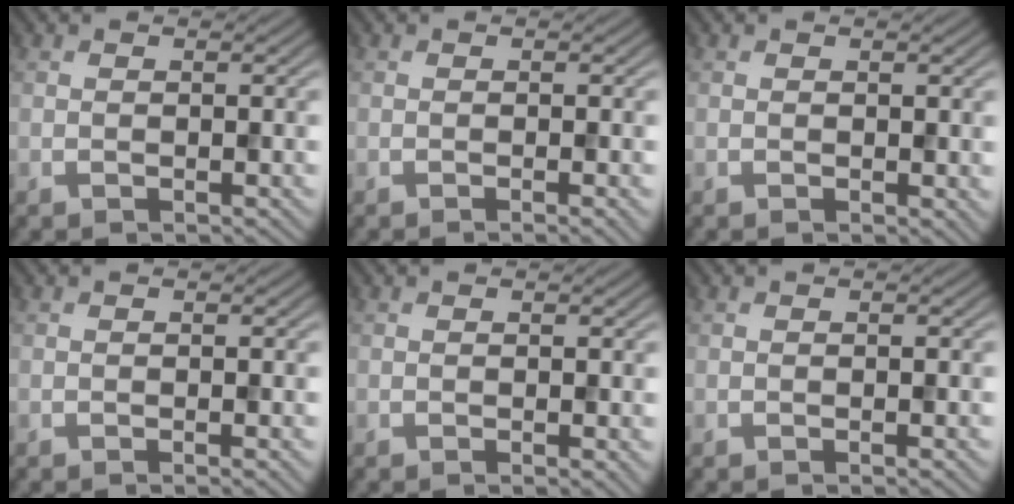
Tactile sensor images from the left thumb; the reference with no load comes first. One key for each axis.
{"total": 1.1, "fx": -0.4, "fy": 0.1, "fz": 1.1, "tx": -0.015, "ty": -0.003, "tz": -0.008}
{"total": 0.6, "fx": 0.4, "fy": 0.4, "fz": -0.3, "tx": 0.009, "ty": 0.001, "tz": 0.006}
{"total": 0.7, "fx": -0.3, "fy": 0.0, "fz": 0.7, "tx": -0.010, "ty": -0.002, "tz": -0.006}
{"total": 0.0}
{"total": 0.0}